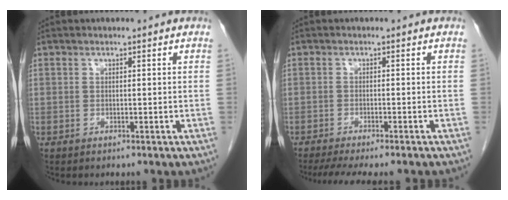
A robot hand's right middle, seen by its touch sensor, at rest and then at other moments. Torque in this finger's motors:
{"motor_torque": [0.18, -0.14, 0.05, 0.02]}